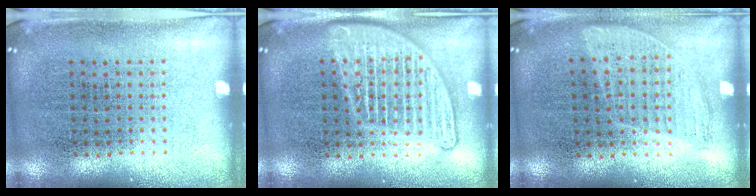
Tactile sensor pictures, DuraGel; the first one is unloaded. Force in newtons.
{"total": 2.7, "press": 2.7, "slide": 0.2}
{"total": 0.9, "press": 0.8, "slide": 0.4}